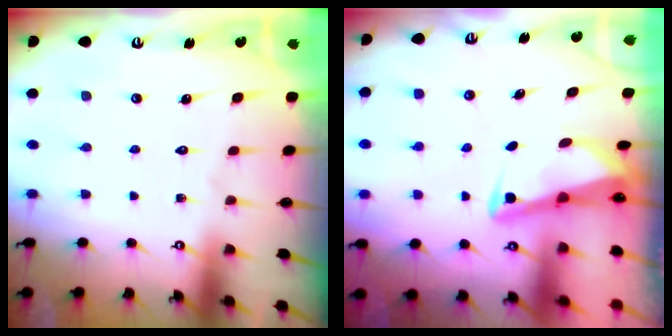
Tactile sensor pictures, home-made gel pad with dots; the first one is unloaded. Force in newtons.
{"total": 2.8, "press": 2.8, "slide": 0.4}